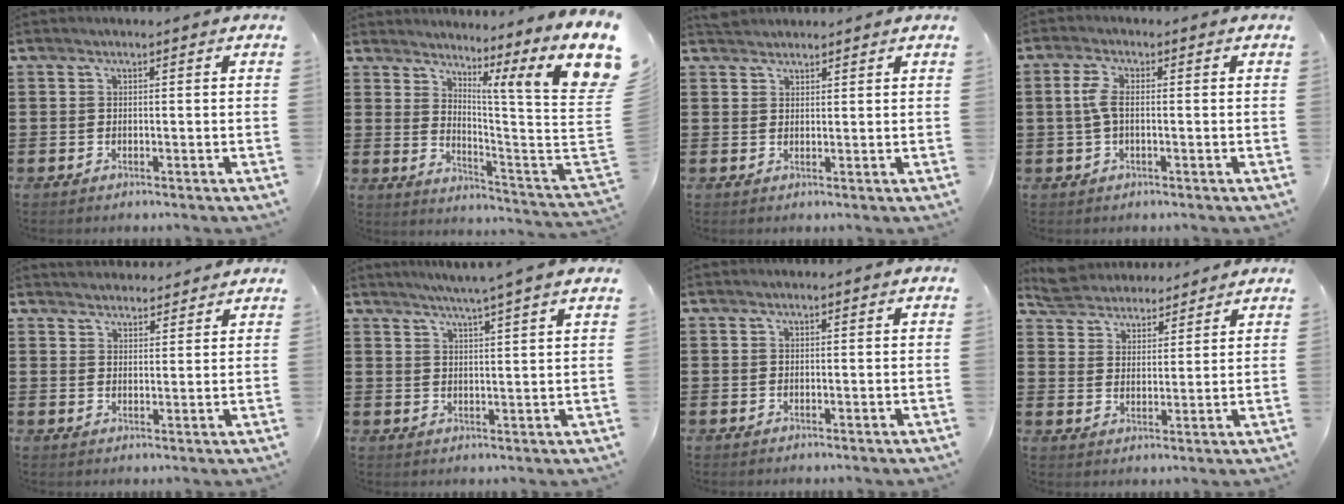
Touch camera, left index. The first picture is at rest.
{"total": 9.0, "force": [5.3, 0.1, 7.3], "torque": [-0.130, -0.066, 0.078]}
{"total": 1.7, "force": [1.7, 0.4, -0.3], "torque": [0.000, 0.003, 0.034]}
{"total": 3.4, "force": [0.0, 1.4, 3.1], "torque": [-0.075, 0.001, -0.007]}
{"total": 3.1, "force": [3.0, 0.6, -0.7], "torque": [0.002, -0.006, 0.058]}
{"total": 3.8, "force": [3.4, -1.0, 1.2], "torque": [-0.033, -0.016, 0.058]}
{"total": 0.0}
{"total": 5.6, "force": [5.5, 1.2, -0.1], "torque": [-0.026, -0.020, 0.101]}